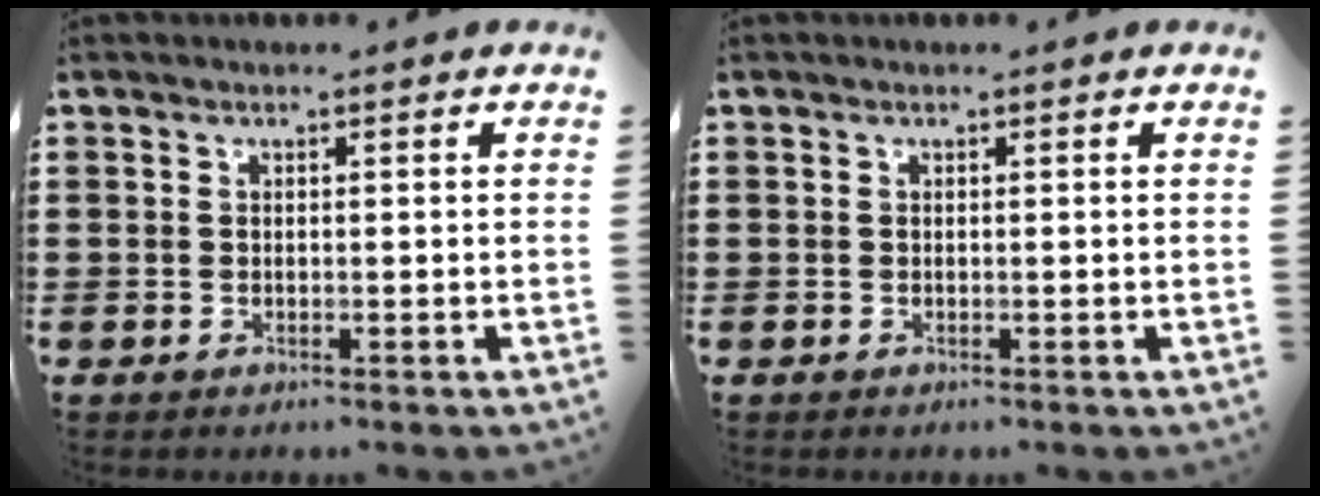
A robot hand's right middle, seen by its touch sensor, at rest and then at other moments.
{"total": 0.0}